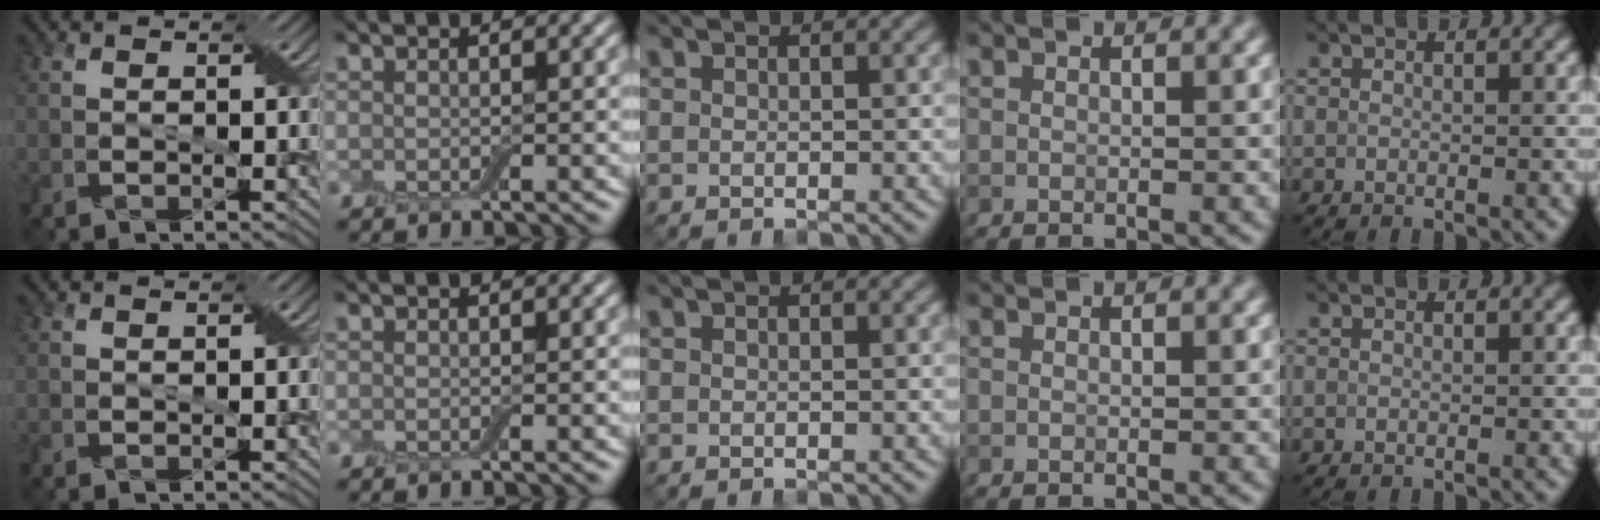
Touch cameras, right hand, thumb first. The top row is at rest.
{}